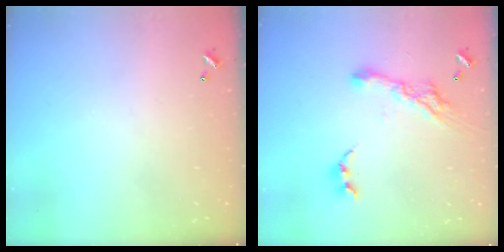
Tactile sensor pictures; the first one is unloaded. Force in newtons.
{"total": 9.2, "press": 9.1, "slide": 1.0}